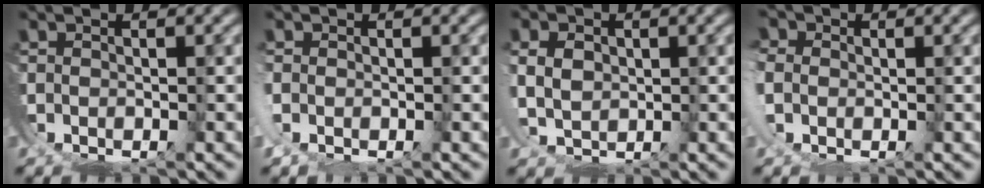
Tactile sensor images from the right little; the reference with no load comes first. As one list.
[{"total": 0.5, "force": [0.5, -0.2, 0.0], "torque": [-0.008, 0.004, 0.006]}, {"total": 2.5, "force": [2.2, 1.1, -0.1], "torque": [-0.016, 0.001, 0.040]}, {"total": 1.6, "force": [1.3, 0.6, -0.8], "torque": [-0.003, 0.005, 0.014]}]